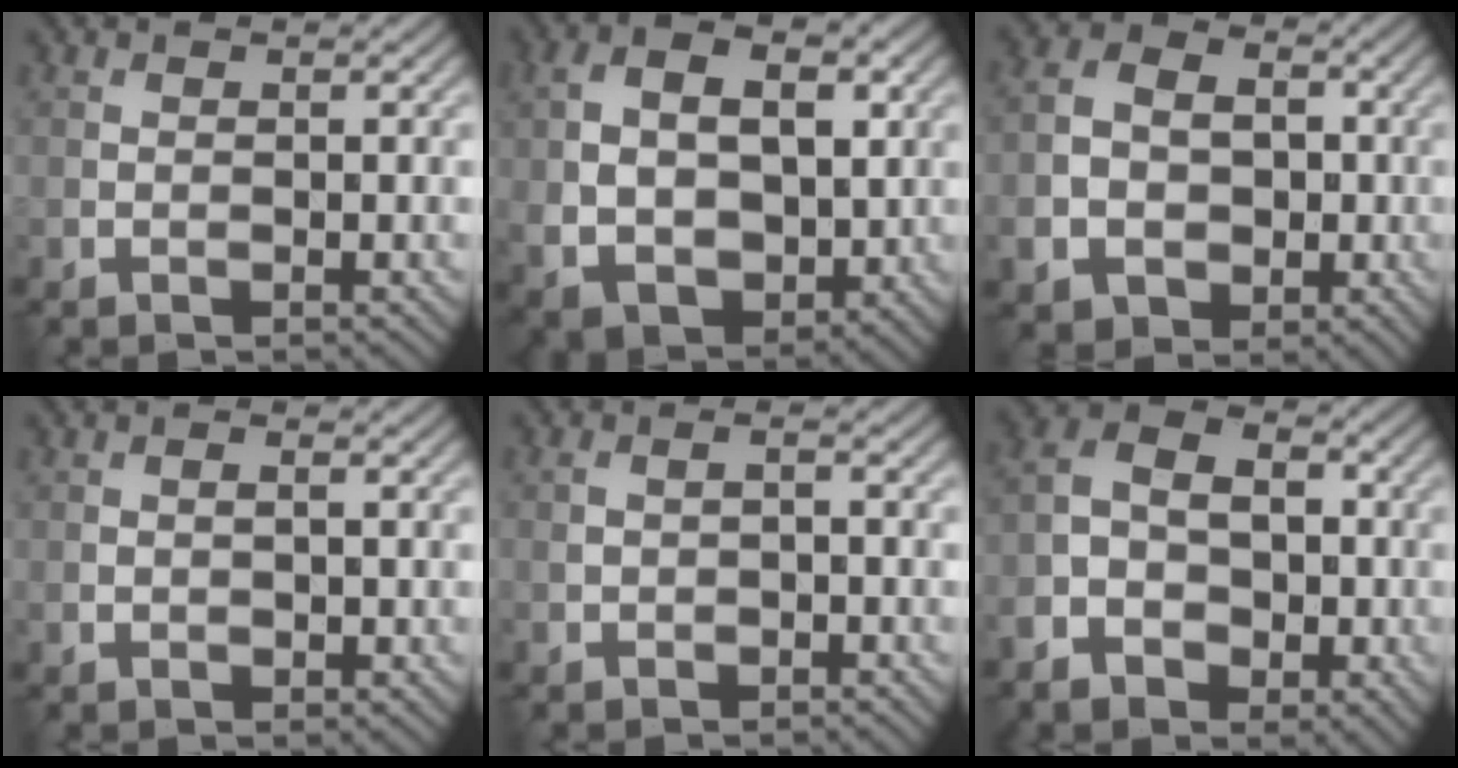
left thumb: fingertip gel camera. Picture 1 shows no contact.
{"total": 11.7, "force": [0.9, 7.3, 9.0], "torque": [-0.180, -0.002, 0.018]}
{"total": 8.8, "force": [-2.2, 7.2, 4.4], "torque": [-0.101, -0.026, -0.053]}
{"total": 2.0, "force": [-0.2, 1.2, 1.6], "torque": [-0.027, -0.002, 0.000]}
{"total": 2.2, "force": [-0.6, 1.5, 1.5], "torque": [-0.036, -0.003, -0.009]}
{"total": 9.0, "force": [-3.5, 6.7, 4.9], "torque": [-0.109, -0.024, -0.071]}